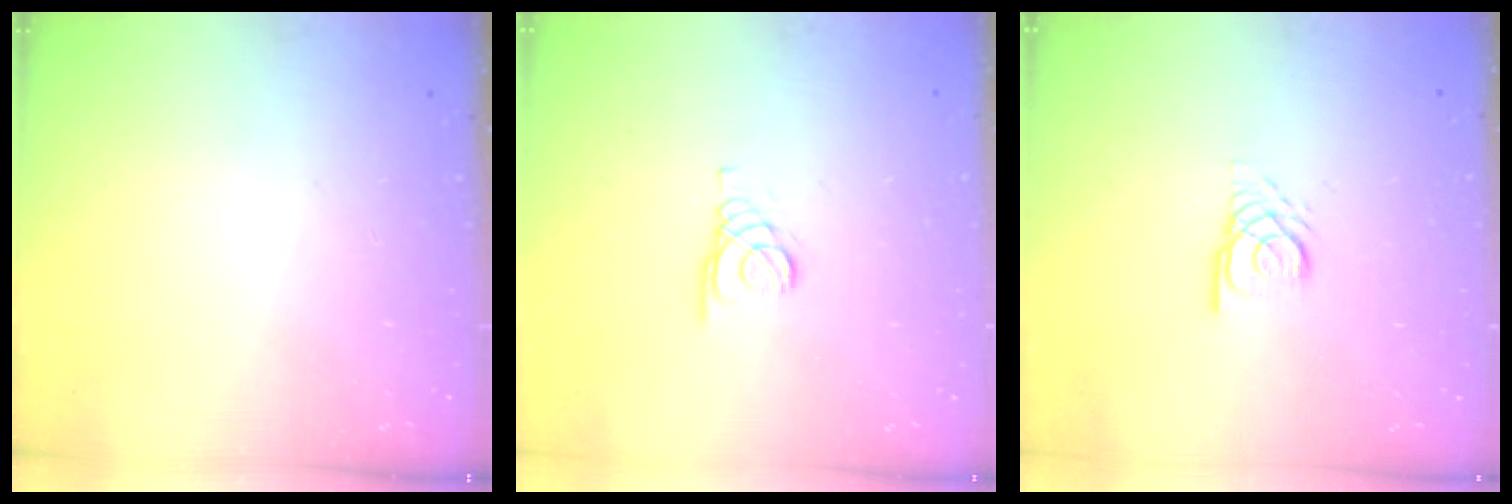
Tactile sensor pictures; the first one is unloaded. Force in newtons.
{"total": 1.6, "press": 1.6, "slide": 0.0}
{"total": 3.0, "press": 2.9, "slide": 0.3}